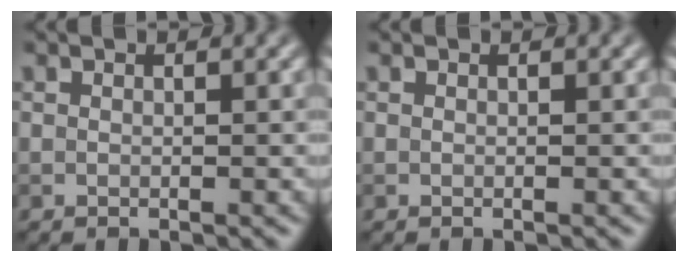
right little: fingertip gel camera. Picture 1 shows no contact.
{"total": 0.0}